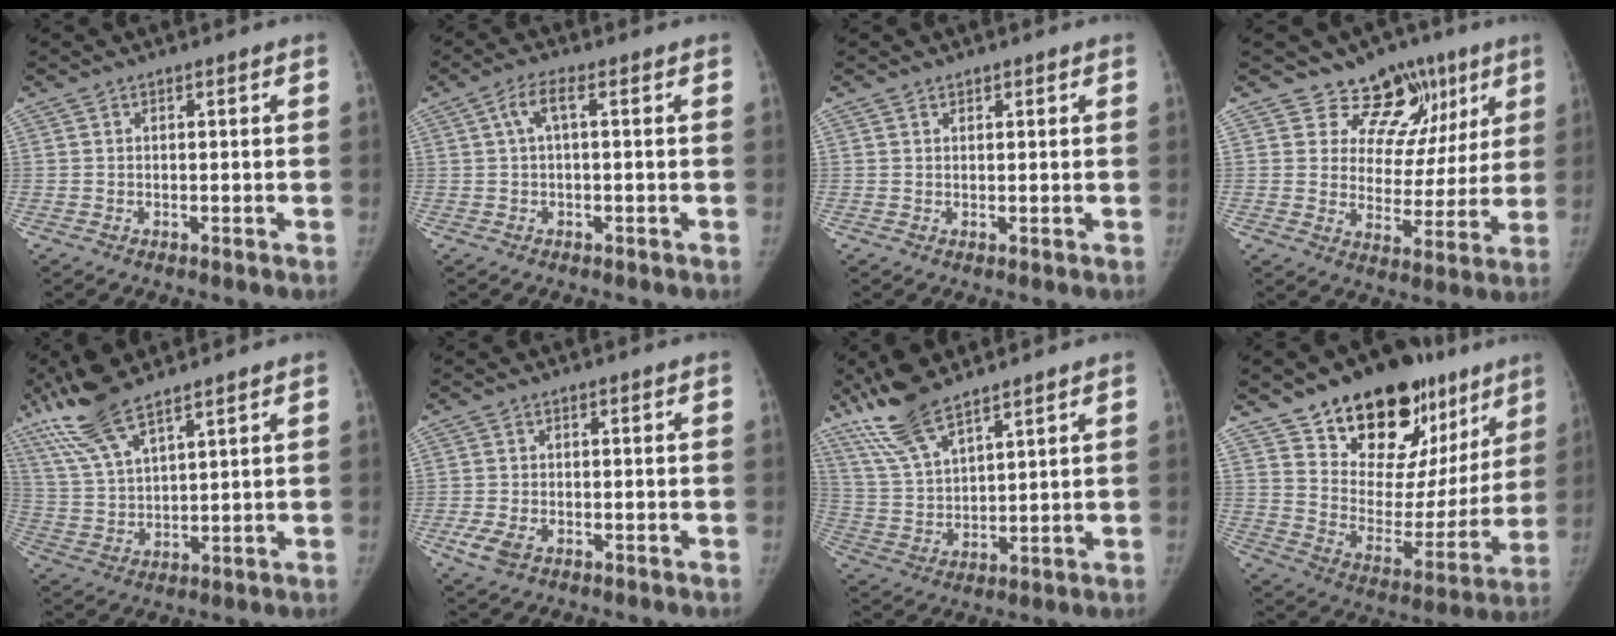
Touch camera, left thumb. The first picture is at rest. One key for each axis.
{"total": 3.2, "fx": 0.5, "fy": 0.9, "fz": 3.0, "tx": -0.066, "ty": 0.018, "tz": 0.009}
{"total": 0.8, "fx": 0.5, "fy": 0.6, "fz": 0.0, "tx": 0.014, "ty": -0.003, "tz": 0.005}
{"total": 12.7, "fx": 8.6, "fy": 8.9, "fz": 3.0, "tx": 0.017, "ty": -0.040, "tz": 0.108}
{"total": 11.9, "fx": 8.6, "fy": 2.8, "fz": 7.6, "tx": -0.160, "ty": -0.022, "tz": 0.180}
{"total": 3.6, "fx": -1.7, "fy": 2.2, "fz": 2.4, "tx": -0.054, "ty": -0.002, "tz": -0.029}
{"total": 11.7, "fx": 9.2, "fy": 3.0, "fz": 6.6, "tx": -0.129, "ty": -0.034, "tz": 0.192}
{"total": 28.0, "fx": 18.2, "fy": 15.4, "fz": 14.8, "tx": -0.174, "ty": -0.060, "tz": 0.281}